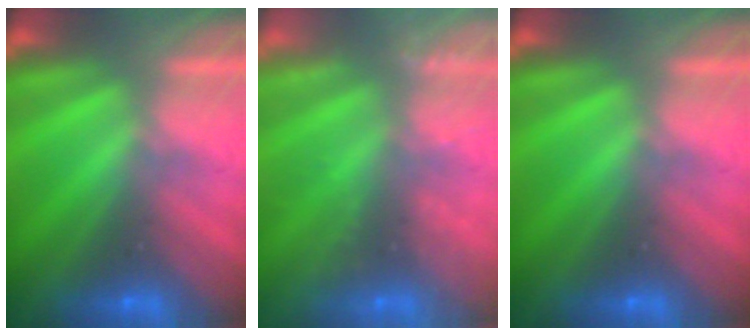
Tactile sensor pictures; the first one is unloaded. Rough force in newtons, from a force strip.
{"total": 2.4}
{"total": 0.0}